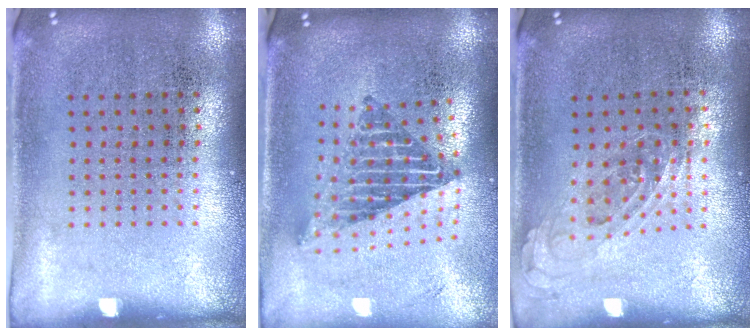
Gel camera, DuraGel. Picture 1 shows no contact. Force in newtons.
{"total": 2.2, "press": 1.6, "slide": 1.5}
{"total": 0.8, "press": 0.7, "slide": 0.4}